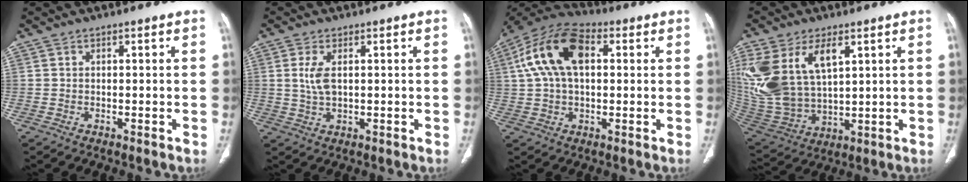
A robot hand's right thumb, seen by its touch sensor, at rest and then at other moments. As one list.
[{"total": 4.3, "force": [0.9, 2.0, 3.7], "torque": [-0.087, -0.004, 0.025]}, {"total": 15.1, "force": [3.6, 8.6, 11.9], "torque": [-0.228, 0.032, 0.059]}, {"total": 19.2, "force": [7.0, 10.8, 14.2], "torque": [-0.303, -0.020, 0.153]}]